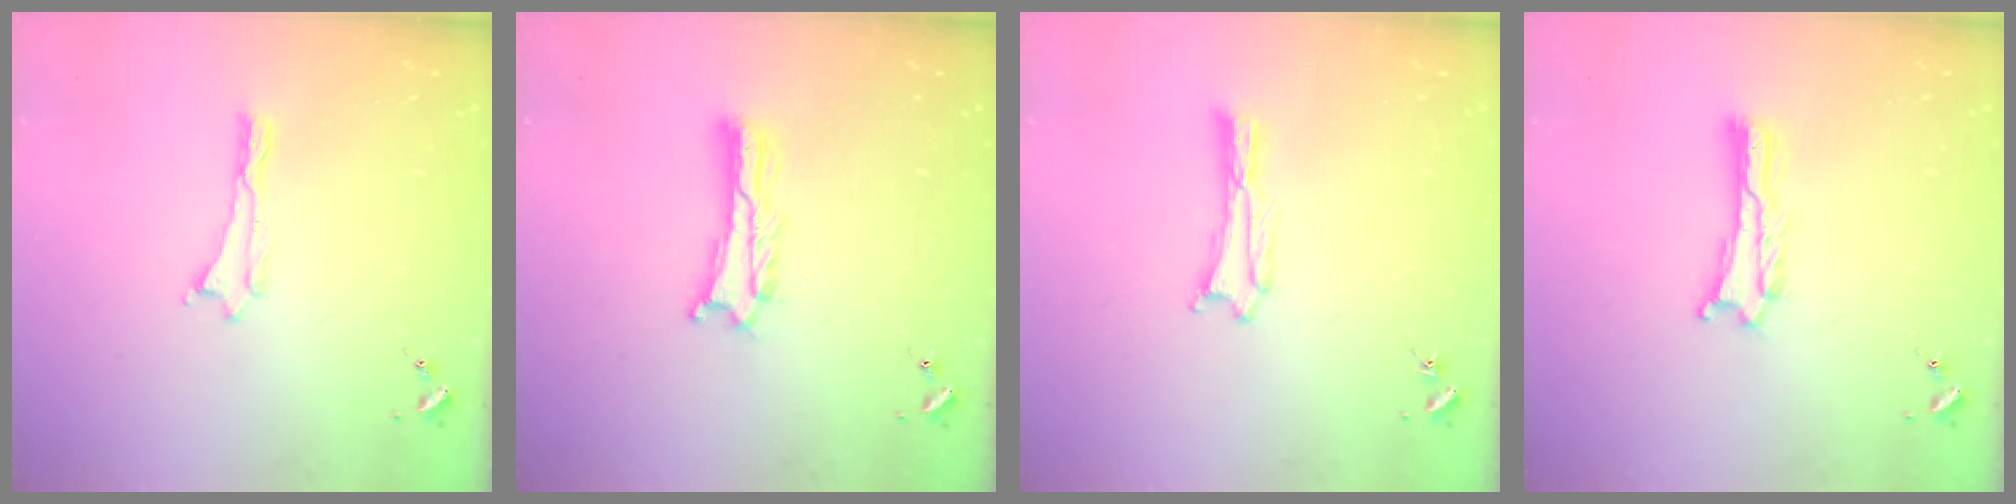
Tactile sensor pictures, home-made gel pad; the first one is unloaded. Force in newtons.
{"total": 2.0, "press": 2.0, "slide": 0.3}
{"total": 0.0}
{"total": 1.0, "press": 1.0, "slide": 0.2}